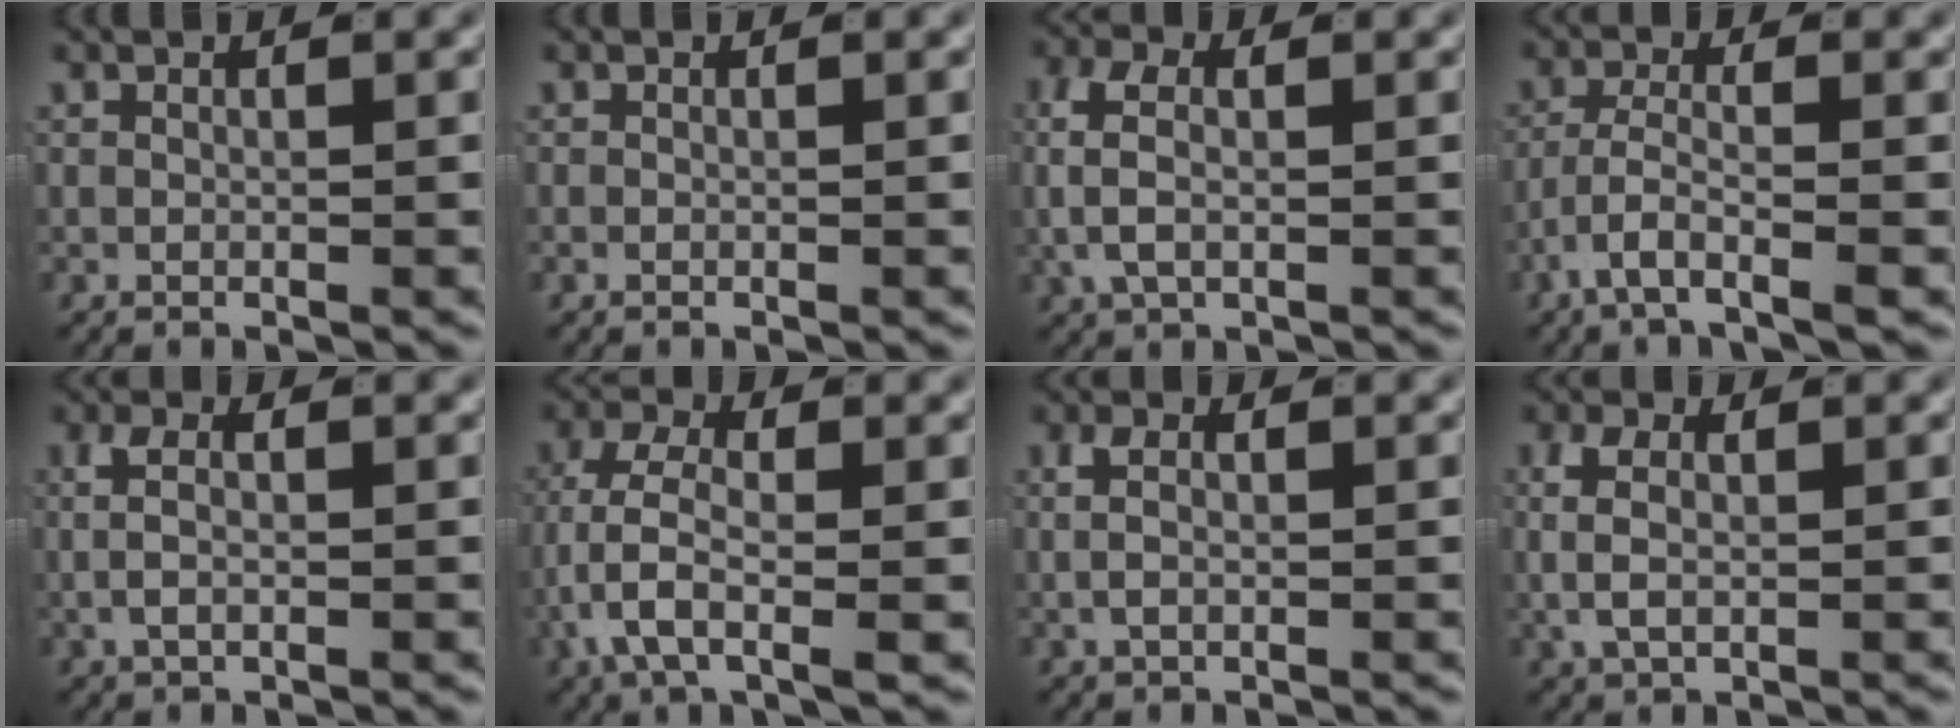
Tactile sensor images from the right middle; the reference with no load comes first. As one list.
[{"total": 0.6, "force": [-0.4, 0.4, 0.2], "torque": [-0.008, -0.001, -0.007]}, {"total": 4.1, "force": [0.2, 2.4, 3.3], "torque": [-0.082, -0.005, 0.006]}, {"total": 3.9, "force": [-2.4, 0.7, 3.0], "torque": [-0.068, -0.013, -0.039]}, {"total": 2.8, "force": [0.0, 1.4, 2.4], "torque": [-0.044, -0.001, -0.002]}, {"total": 5.7, "force": [-0.9, 2.9, 4.9], "torque": [-0.115, -0.018, -0.011]}, {"total": 2.1, "force": [0.2, 1.1, 1.7], "torque": [-0.032, 0.000, 0.003]}, {"total": 3.4, "force": [0.3, 2.1, 2.6], "torque": [-0.063, -0.004, 0.007]}]